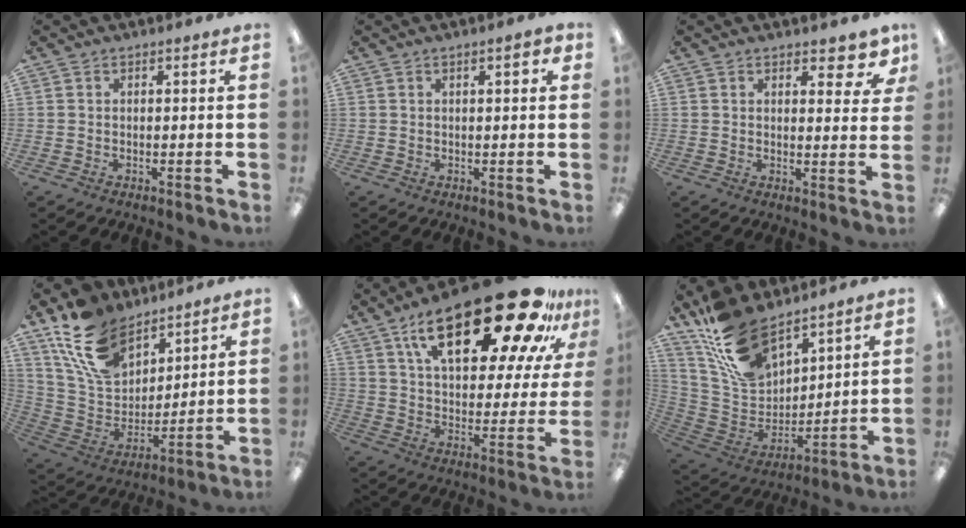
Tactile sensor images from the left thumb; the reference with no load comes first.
{"total": 3.0, "force": [1.4, 0.8, 2.6], "torque": [-0.036, -0.002, 0.019]}
{"total": 5.6, "force": [4.2, 2.1, 3.1], "torque": [-0.022, -0.028, 0.066]}
{"total": 18.4, "force": [11.9, 11.0, 8.7], "torque": [-0.177, -0.050, 0.229]}
{"total": 31.0, "force": [18.6, 11.6, 22.0], "torque": [-0.340, -0.109, 0.303]}
{"total": 18.1, "force": [13.2, 9.0, 8.4], "torque": [-0.178, -0.070, 0.250]}